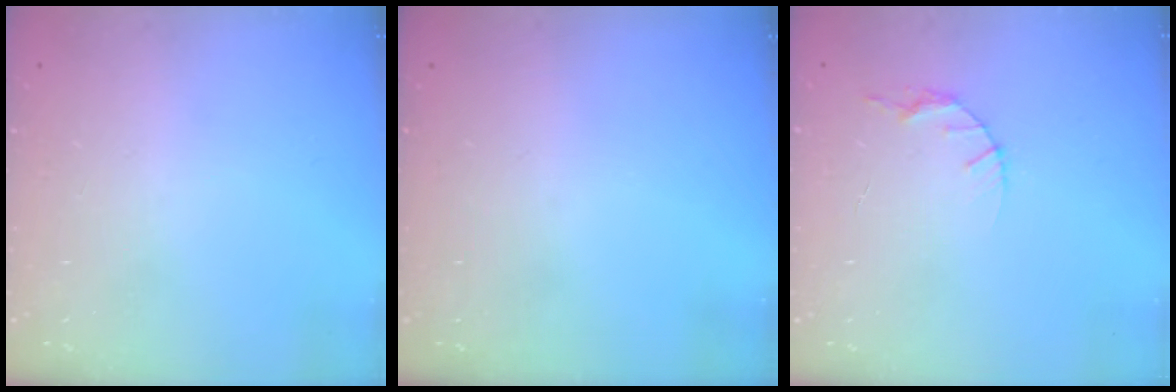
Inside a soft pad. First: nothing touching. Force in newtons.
{"total": 0.0}
{"total": 4.1, "press": 4.1, "slide": 0.5}